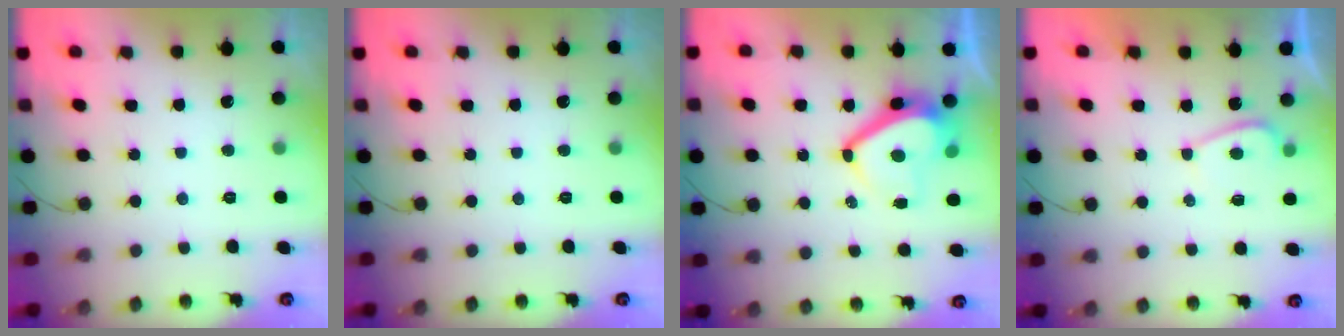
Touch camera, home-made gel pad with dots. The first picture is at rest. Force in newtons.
{"total": 0.0}
{"total": 9.9, "press": 9.8, "slide": 1.2}
{"total": 3.2, "press": 3.2, "slide": 0.7}